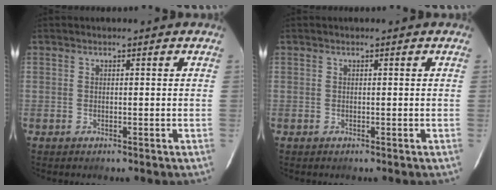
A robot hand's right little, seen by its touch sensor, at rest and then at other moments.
{"total": 0.0}